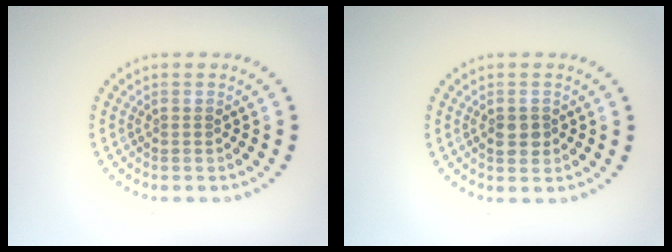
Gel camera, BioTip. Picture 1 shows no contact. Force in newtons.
{"total": 1.7, "press": 1.6, "slide": 0.5}